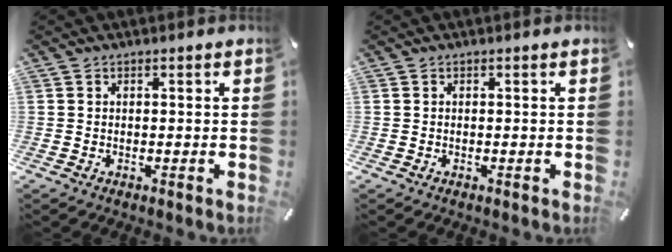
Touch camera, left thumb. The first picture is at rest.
{"total": 0.0}